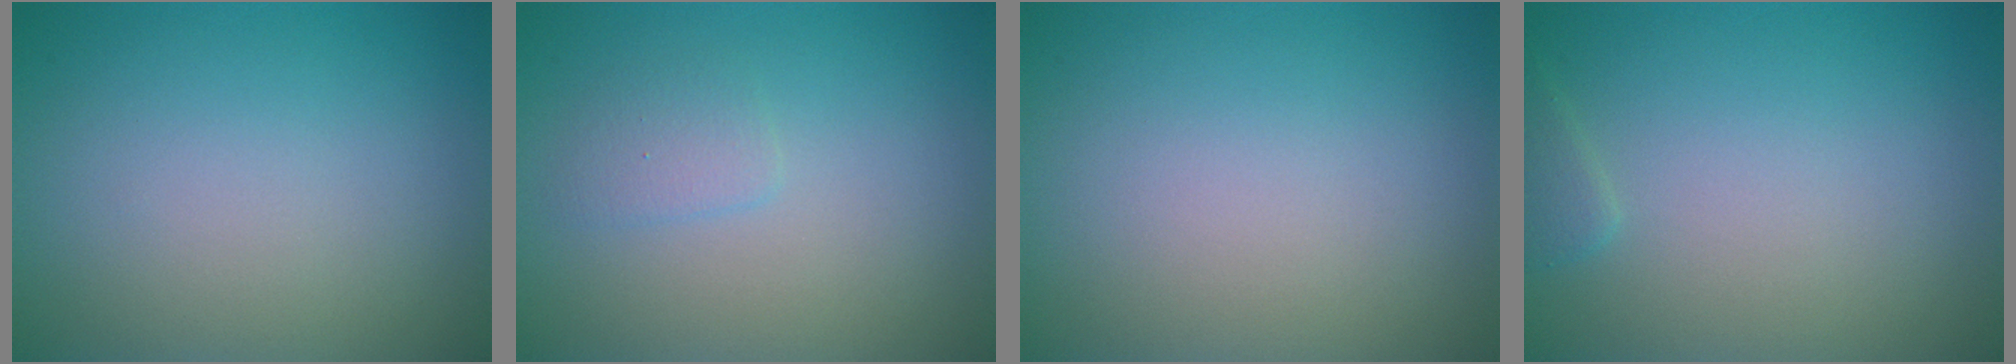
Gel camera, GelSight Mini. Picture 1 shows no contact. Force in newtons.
{"total": 1.3, "press": 1.3, "slide": 0.1}
{"total": 0.0}
{"total": 0.9, "press": 0.9, "slide": 0.0}